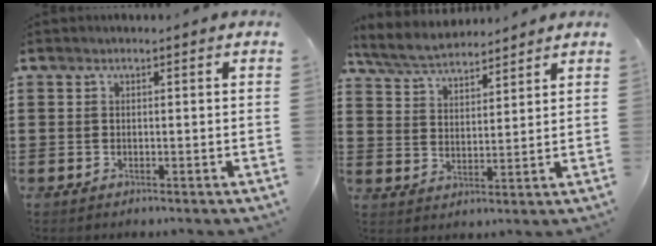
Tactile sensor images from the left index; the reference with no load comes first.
{"total": 5.8, "force": [5.4, 1.1, 1.9], "torque": [-0.057, -0.012, 0.098]}